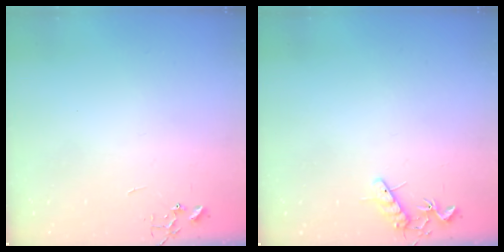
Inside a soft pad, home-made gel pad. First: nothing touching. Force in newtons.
{"total": 7.5, "press": 7.4, "slide": 0.6}